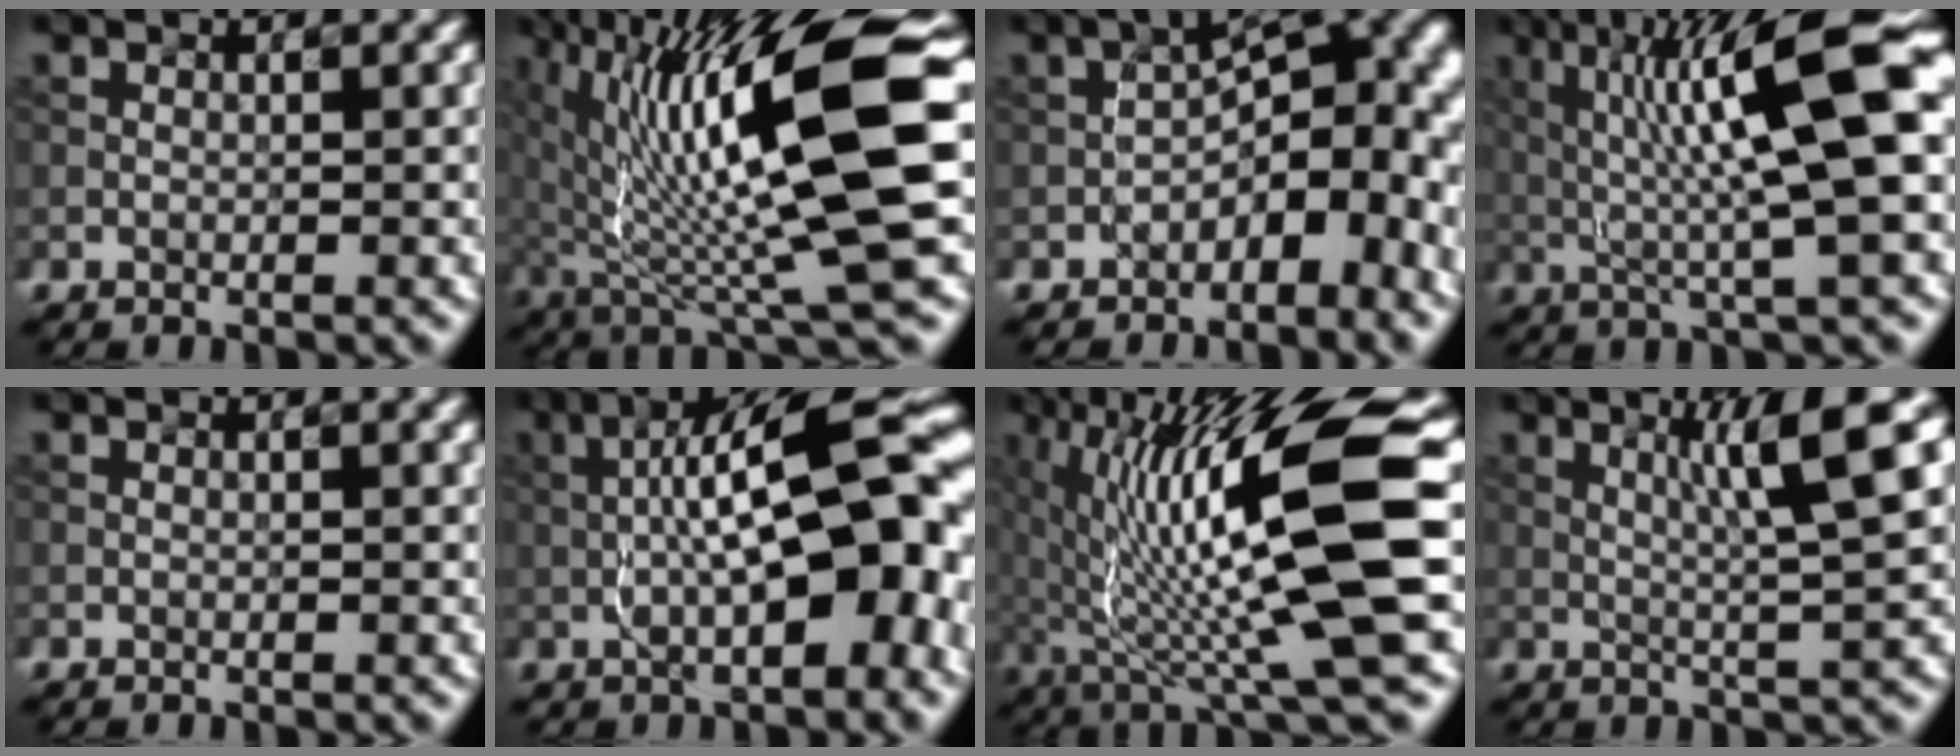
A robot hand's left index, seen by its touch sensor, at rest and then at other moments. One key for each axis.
{"total": 15.0, "fx": 1.8, "fy": 3.0, "fz": 14.6, "tx": -0.246, "ty": 0.003, "tz": 0.042}
{"total": 8.4, "fx": -2.4, "fy": 4.4, "fz": 6.7, "tx": -0.070, "ty": 0.020, "tz": -0.044}
{"total": 12.2, "fx": 2.1, "fy": 2.2, "fz": 11.9, "tx": -0.196, "ty": 0.019, "tz": 0.041}
{"total": 0.7, "fx": 0.2, "fy": 0.3, "fz": 0.6, "tx": -0.007, "ty": 0.002, "tz": 0.001}
{"total": 13.2, "fx": -0.4, "fy": 4.1, "fz": 12.6, "tx": -0.167, "ty": 0.037, "tz": -0.008}
{"total": 14.4, "fx": 0.5, "fy": 2.4, "fz": 14.2, "tx": -0.240, "ty": 0.008, "tz": 0.024}
{"total": 7.3, "fx": 1.9, "fy": 0.4, "fz": 7.1, "tx": -0.118, "ty": 0.011, "tz": 0.043}